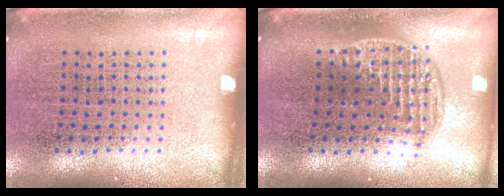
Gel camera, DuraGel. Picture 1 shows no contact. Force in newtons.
{"total": 1.3, "press": 1.1, "slide": 0.6}